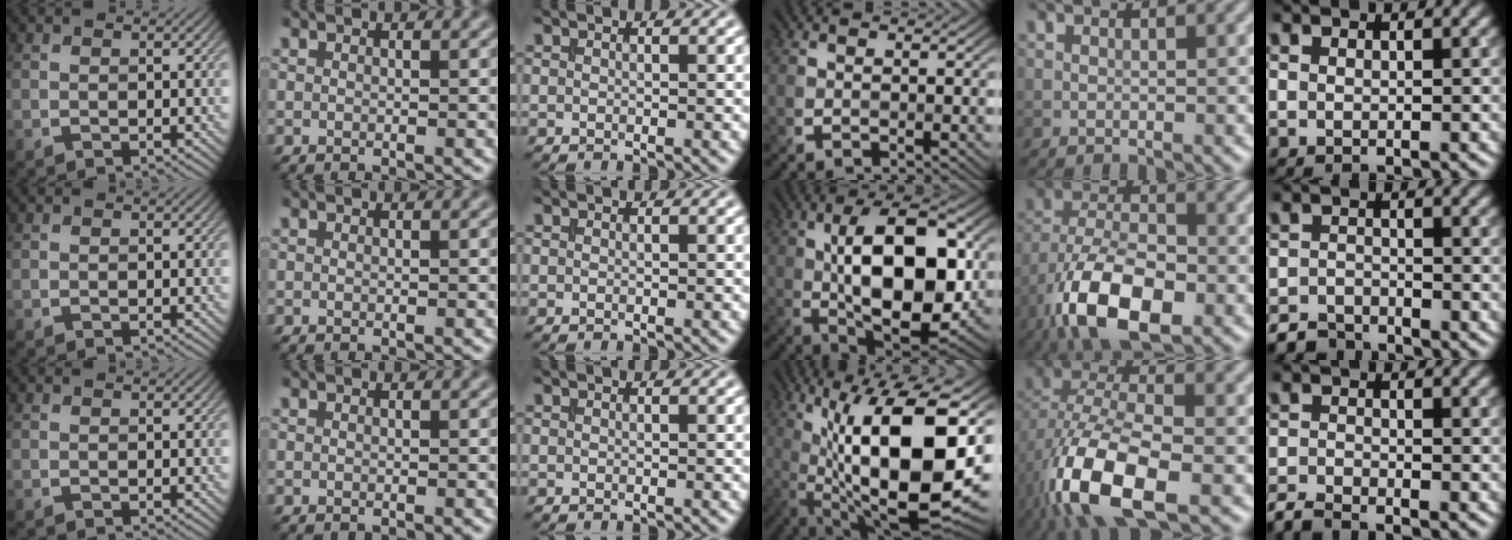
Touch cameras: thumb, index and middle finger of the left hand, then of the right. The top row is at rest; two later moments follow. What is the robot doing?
{"motion": "insert", "object": "bucket"}